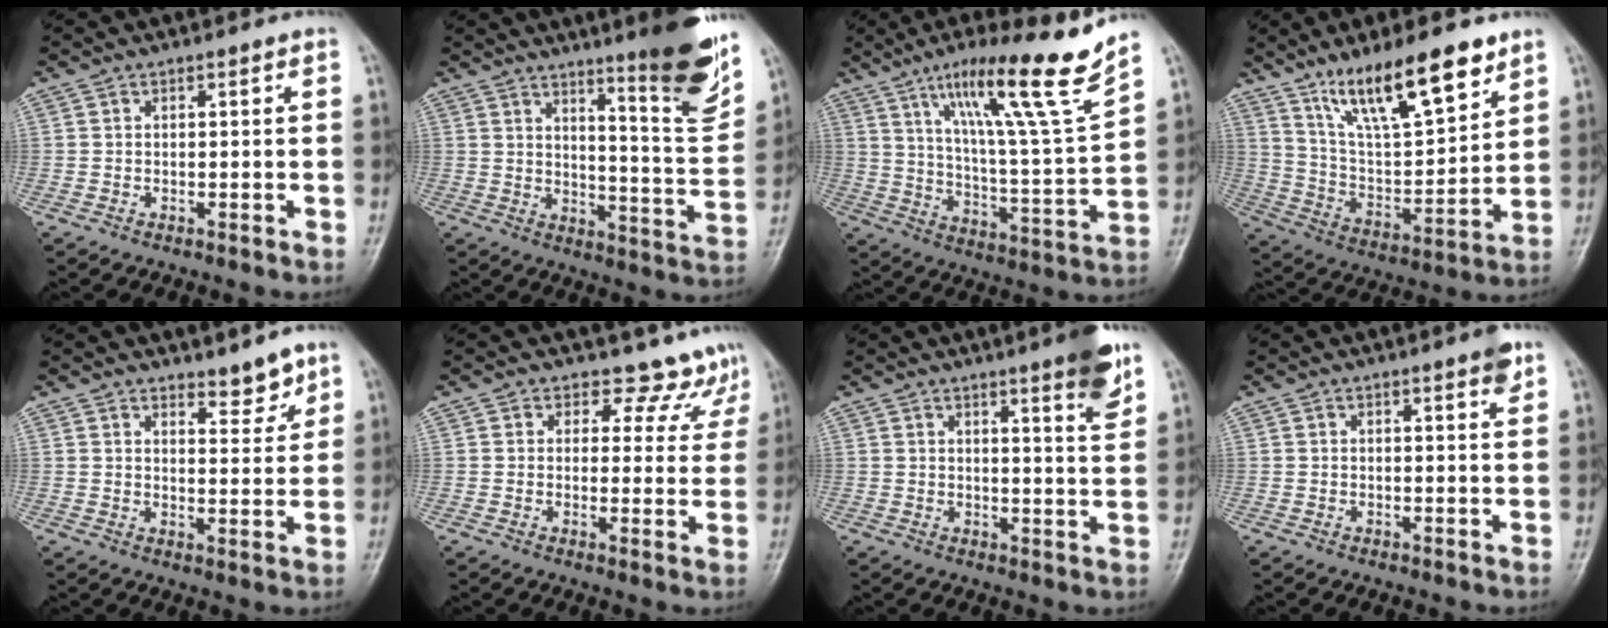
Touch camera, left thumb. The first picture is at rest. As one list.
[{"total": 16.2, "force": [10.4, 2.0, 12.2], "torque": [-0.141, -0.072, 0.151]}, {"total": 20.2, "force": [13.4, 0.8, 15.2], "torque": [-0.216, -0.069, 0.216]}, {"total": 18.0, "force": [11.9, 5.0, 12.6], "torque": [-0.185, -0.056, 0.222]}, {"total": 4.7, "force": [3.8, 1.8, 2.2], "torque": [-0.009, -0.032, 0.057]}, {"total": 7.7, "force": [6.6, 4.0, -0.1], "torque": [0.050, -0.037, 0.057]}, {"total": 7.5, "force": [4.8, 0.7, 5.7], "torque": [-0.067, -0.030, 0.062]}, {"total": 3.8, "force": [2.4, 0.5, 2.9], "torque": [-0.031, -0.013, 0.030]}]